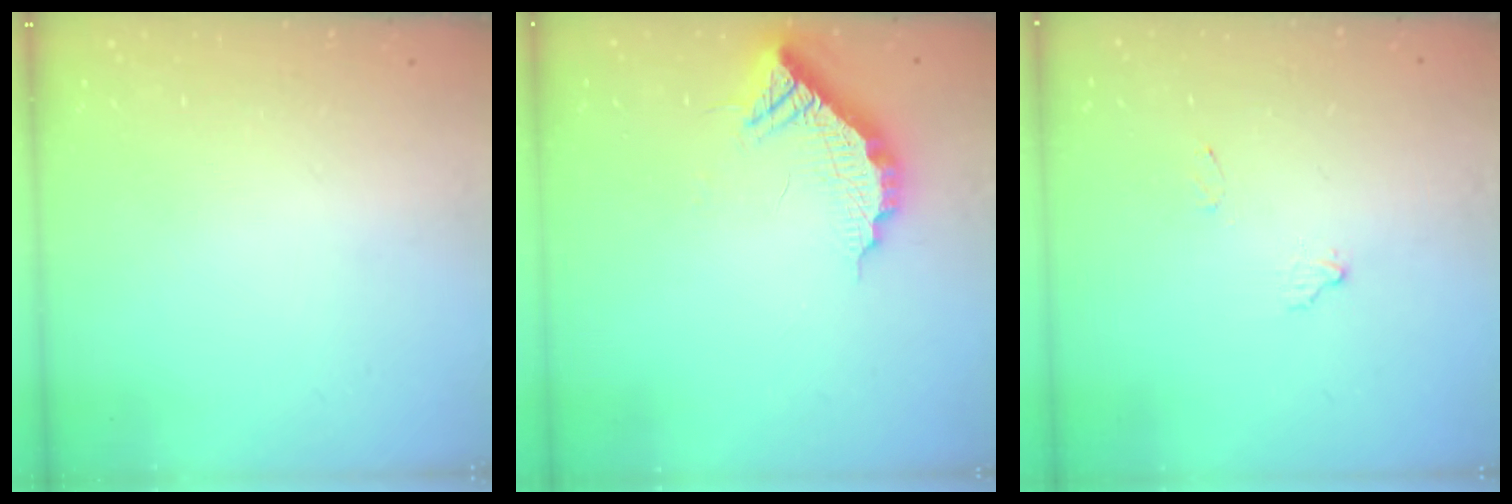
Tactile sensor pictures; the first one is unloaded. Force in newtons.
{"total": 11.6, "press": 11.6, "slide": 0.5}
{"total": 7.1, "press": 7.1, "slide": 0.3}